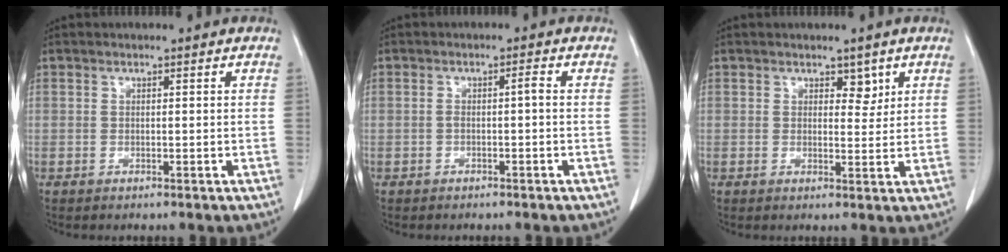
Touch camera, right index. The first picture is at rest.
{"total": 1.5, "force": [-0.3, 0.1, 1.4], "torque": [-0.024, 0.004, -0.006]}
{"total": 2.5, "force": [1.4, 1.4, 1.4], "torque": [-0.009, -0.004, 0.021]}